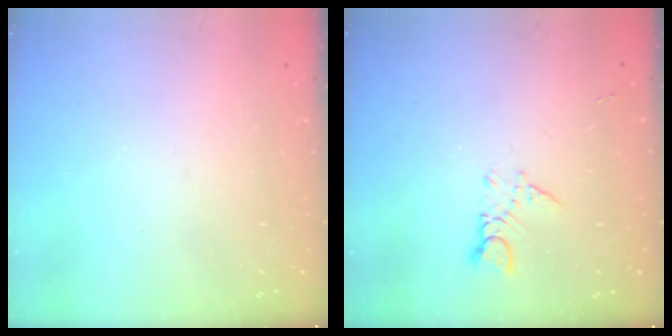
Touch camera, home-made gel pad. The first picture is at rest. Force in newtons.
{"total": 3.0, "press": 2.9, "slide": 0.4}